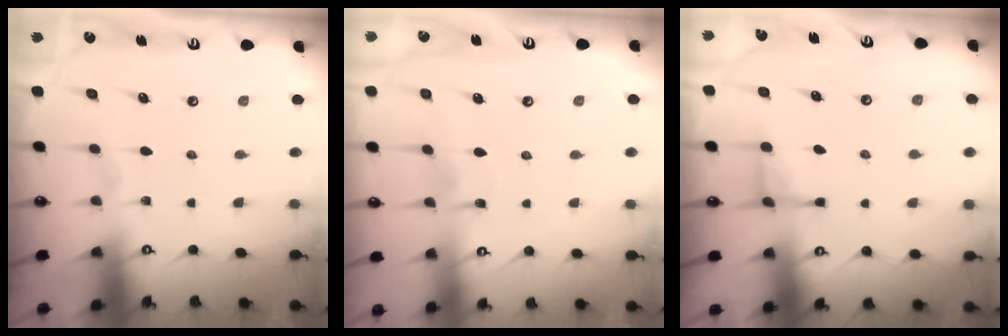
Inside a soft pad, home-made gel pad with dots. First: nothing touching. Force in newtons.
{"total": 6.7, "press": 6.7, "slide": 0.1}
{"total": 4.3, "press": 4.2, "slide": 0.7}